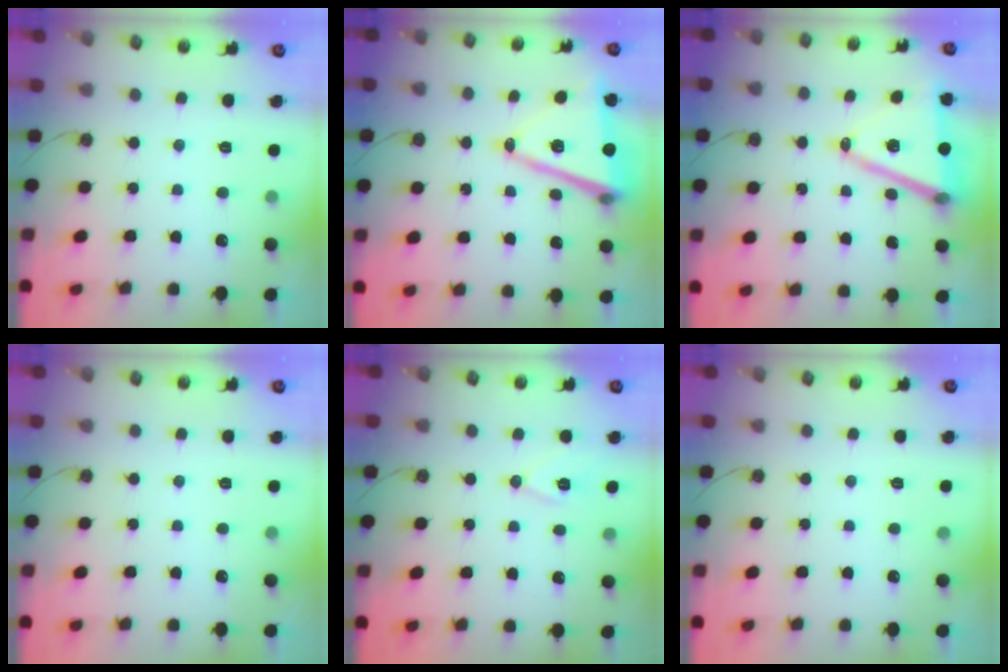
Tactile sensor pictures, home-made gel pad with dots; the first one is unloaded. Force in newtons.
{"total": 14.3, "press": 13.8, "slide": 3.9}
{"total": 14.4, "press": 13.8, "slide": 4.0}
{"total": 0.0}
{"total": 8.4, "press": 7.5, "slide": 3.8}
{"total": 3.9, "press": 1.0, "slide": 3.8}